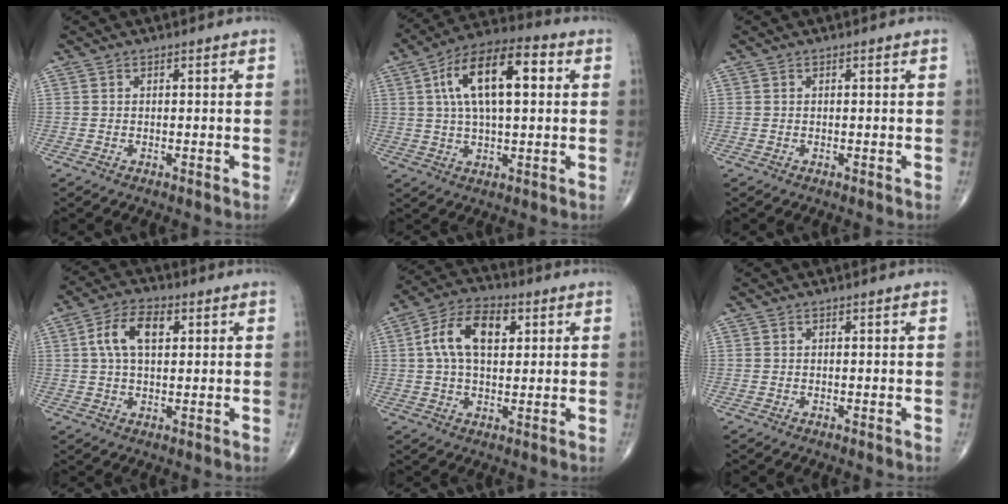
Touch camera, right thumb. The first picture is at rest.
{"total": 16.3, "force": [3.8, 7.2, 14.1], "torque": [-0.234, 0.020, 0.056]}
{"total": 0.0}
{"total": 8.3, "force": [2.1, 4.5, 6.6], "torque": [-0.122, 0.013, 0.035]}
{"total": 11.4, "force": [2.7, 6.6, 8.9], "torque": [-0.154, 0.017, 0.042]}
{"total": 0.0}